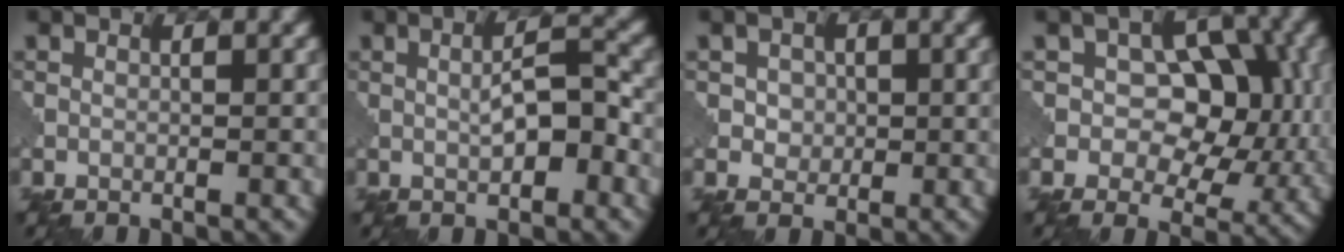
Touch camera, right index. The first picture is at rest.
{"total": 3.8, "force": [-0.4, 1.3, 3.5], "torque": [-0.068, 0.004, -0.005]}
{"total": 2.3, "force": [0.4, 2.0, 1.0], "torque": [-0.015, 0.000, 0.009]}
{"total": 8.4, "force": [0.3, 5.8, 6.1], "torque": [-0.065, 0.005, -0.008]}